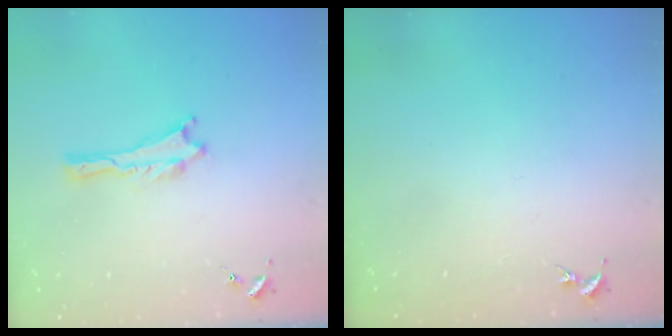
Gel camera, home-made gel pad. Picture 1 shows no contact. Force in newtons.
{"total": 0.0}